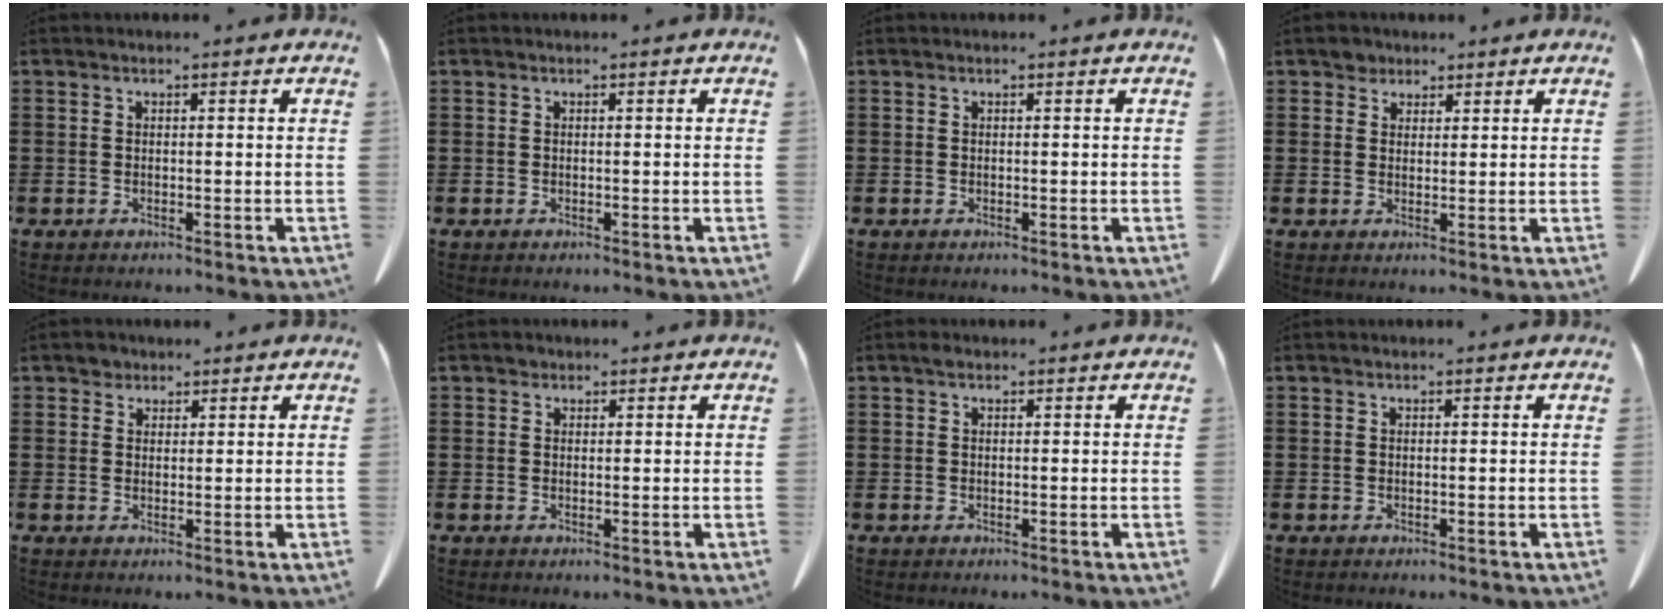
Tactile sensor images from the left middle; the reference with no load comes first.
{"total": 0.0}
{"total": 0.0}
{"total": 2.3, "force": [1.9, 1.4, 0.1], "torque": [-0.002, 0.004, 0.034]}
{"total": 0.7, "force": [0.6, 0.4, 0.0], "torque": [-0.002, 0.002, 0.011]}
{"total": 0.7, "force": [0.4, 0.5, 0.0], "torque": [-0.003, 0.004, 0.008]}
{"total": 0.6, "force": [0.3, 0.4, 0.4], "torque": [-0.009, 0.004, 0.005]}
{"total": 0.0}